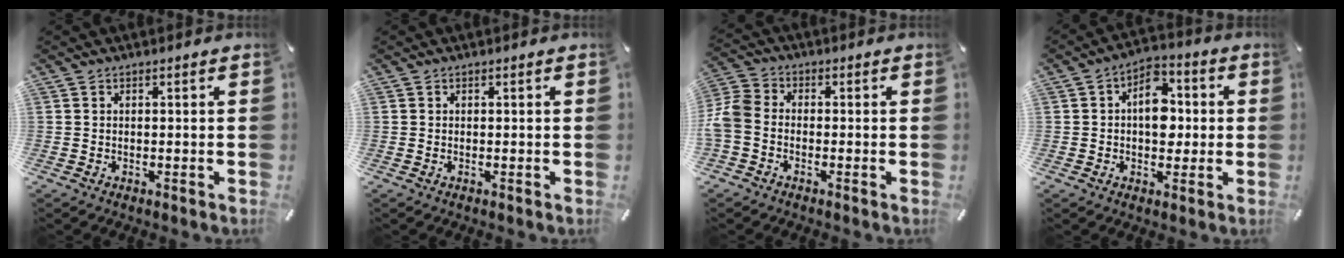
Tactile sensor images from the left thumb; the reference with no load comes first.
{"total": 0.0}
{"total": 5.9, "force": [-1.8, 4.2, 3.8], "torque": [-0.087, 0.013, -0.032]}
{"total": 9.3, "force": [0.1, 6.7, 6.5], "torque": [-0.075, 0.006, -0.002]}